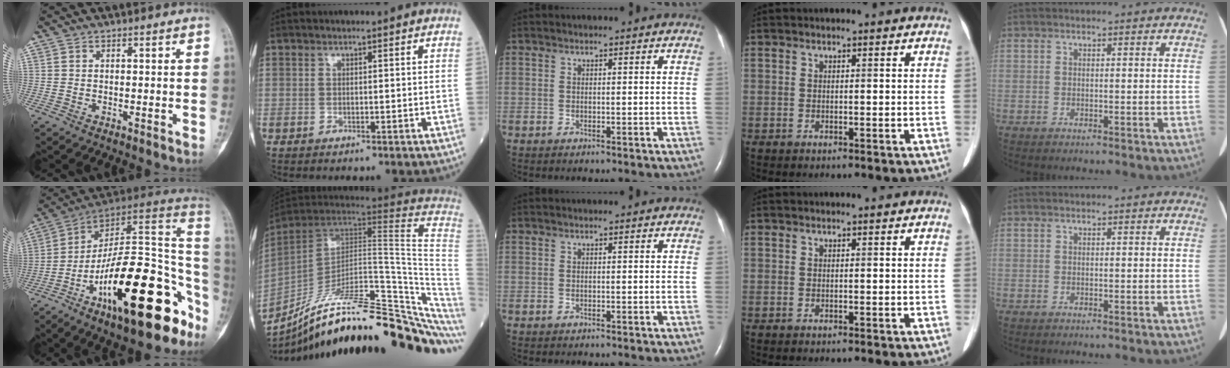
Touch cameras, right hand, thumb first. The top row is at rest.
{"thumb": {"total": 27.8, "force": [-12.2, 10.3, 22.8], "torque": [-0.279, 0.088, -0.190]}, "index": {"total": 34.3, "force": [-26.4, 4.5, 21.4], "torque": [-0.235, -0.021, -0.373]}}